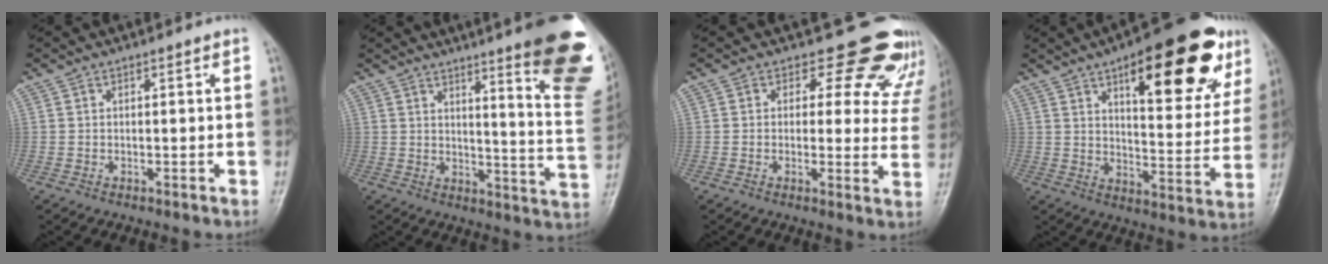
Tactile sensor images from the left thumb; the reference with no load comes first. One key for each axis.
{"total": 24.2, "fx": 13.2, "fy": 3.5, "fz": 20.0, "tx": -0.204, "ty": -0.072, "tz": 0.174}
{"total": 12.7, "fx": 10.7, "fy": 6.3, "fz": 2.7, "tx": 0.028, "ty": -0.066, "tz": 0.094}
{"total": 23.4, "fx": 11.9, "fy": 8.8, "fz": 18.2, "tx": -0.209, "ty": -0.031, "tz": 0.168}